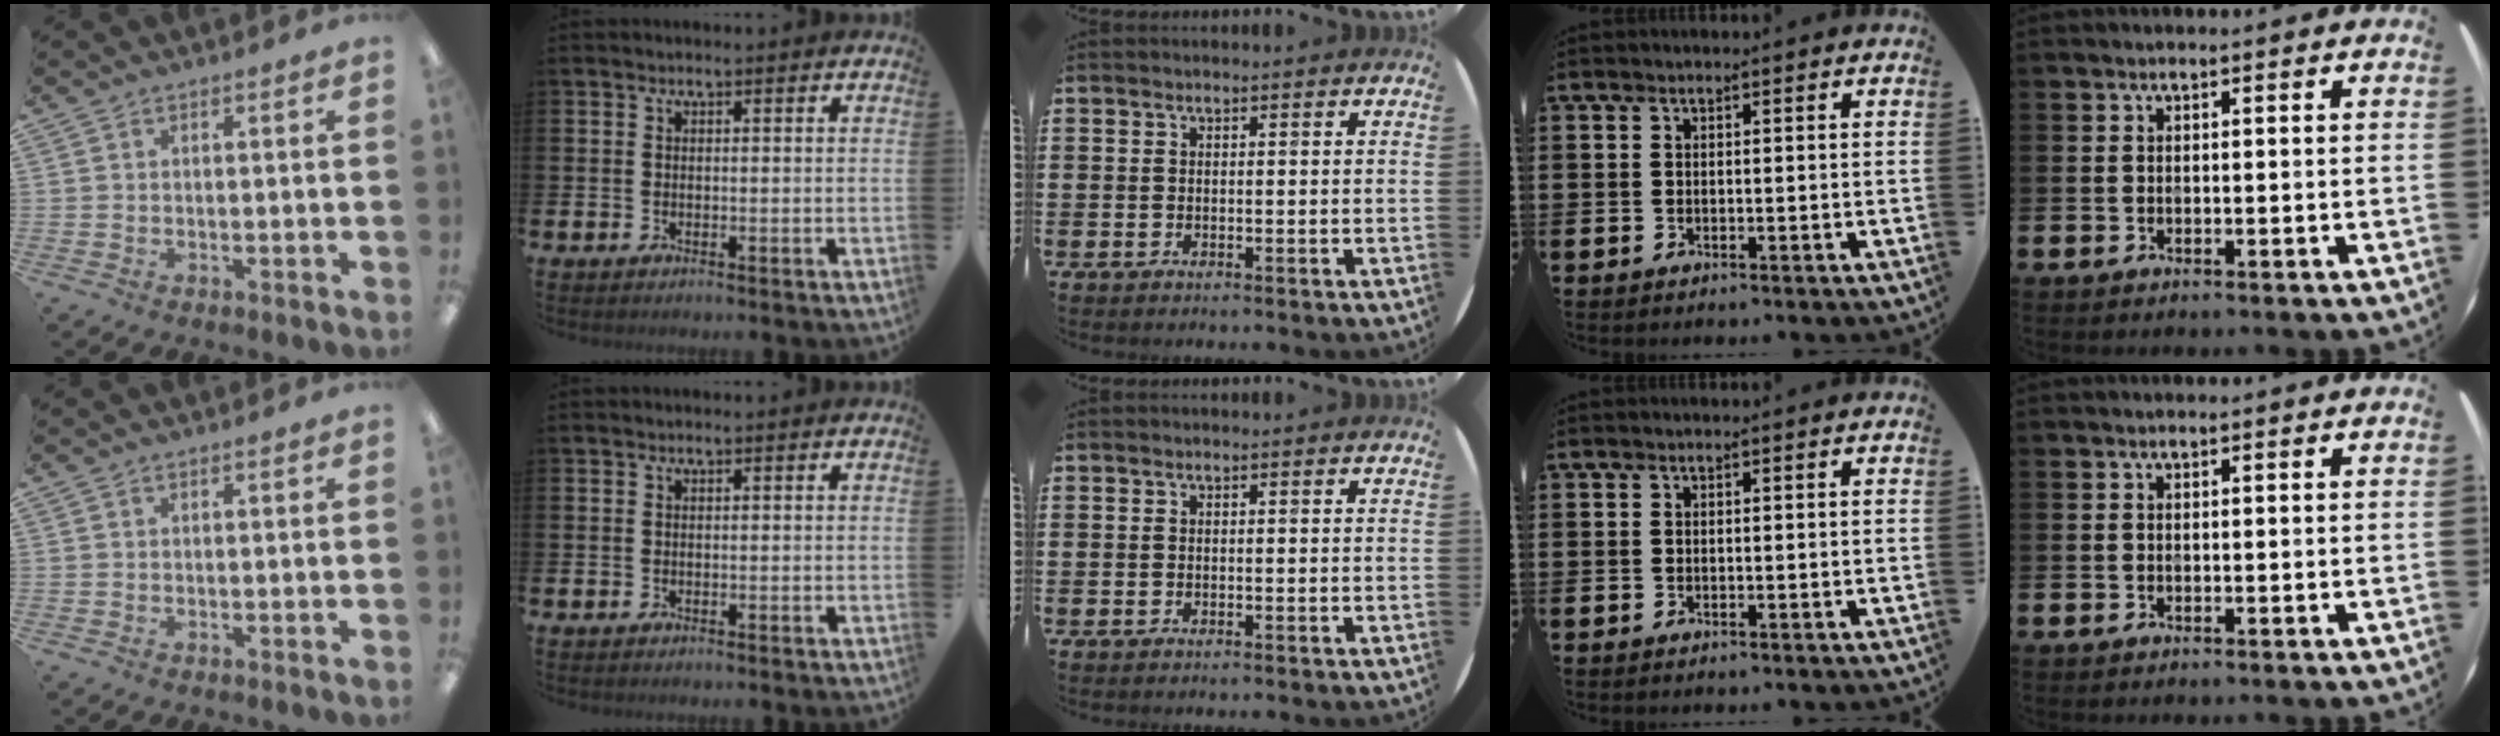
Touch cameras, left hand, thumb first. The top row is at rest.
{}